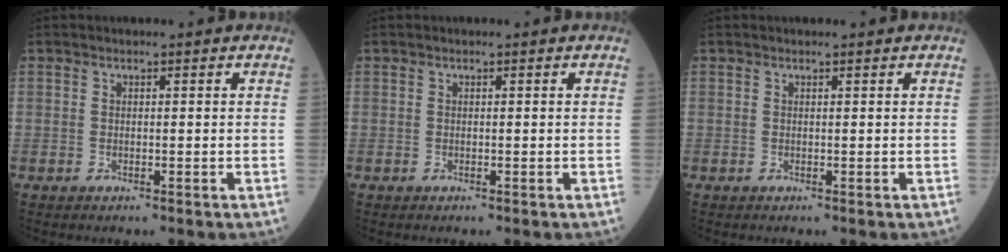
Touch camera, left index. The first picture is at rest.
{"total": 0.0}
{"total": 0.0}